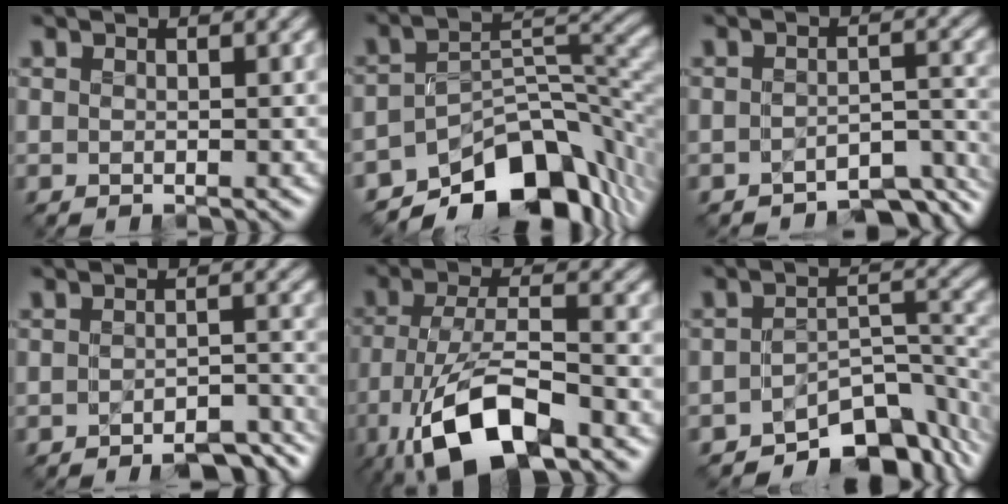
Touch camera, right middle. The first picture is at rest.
{"total": 11.5, "force": [-8.2, 5.3, 6.1], "torque": [-0.077, 0.000, -0.144]}
{"total": 4.5, "force": [-4.1, 1.2, 1.5], "torque": [-0.012, -0.005, -0.050]}
{"total": 4.8, "force": [-4.0, 1.2, 2.4], "torque": [-0.029, -0.002, -0.051]}
{"total": 9.9, "force": [-5.9, 3.5, 7.1], "torque": [-0.137, -0.002, -0.108]}
{"total": 7.9, "force": [-6.1, 3.1, 3.8], "torque": [-0.033, -0.012, -0.096]}